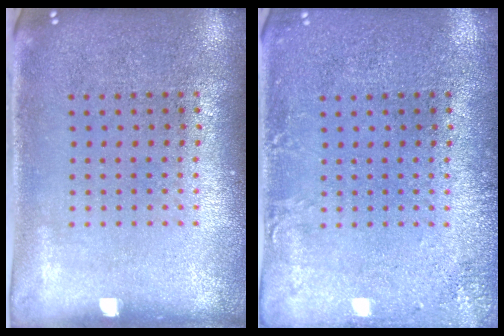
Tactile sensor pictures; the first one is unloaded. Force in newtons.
{"total": 1.7, "press": 1.7, "slide": 0.3}